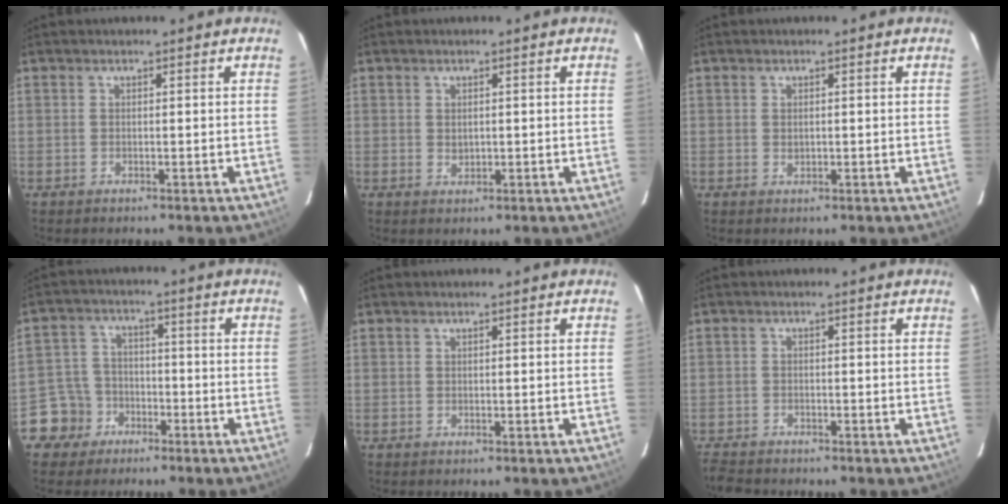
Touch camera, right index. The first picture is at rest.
{"total": 1.4, "force": [0.2, 1.2, 0.8], "torque": [-0.012, 0.000, 0.005]}
{"total": 1.0, "force": [0.1, 0.8, 0.6], "torque": [-0.010, 0.000, 0.003]}
{"total": 6.9, "force": [-3.9, 5.7, 0.3], "torque": [-0.026, 0.029, -0.071]}
{"total": 0.0}
{"total": 4.1, "force": [-3.8, 1.0, 1.0], "torque": [-0.036, -0.012, -0.071]}